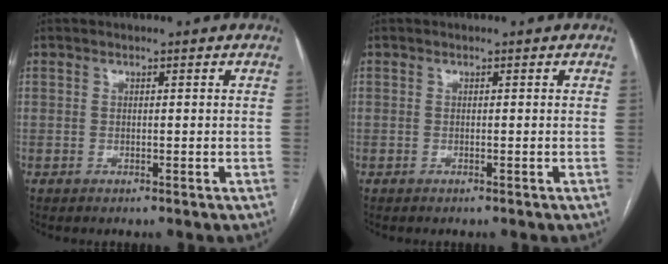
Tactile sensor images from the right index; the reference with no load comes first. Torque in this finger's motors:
{"motor_torque": [0.00, -0.03, -0.02, 0.00]}